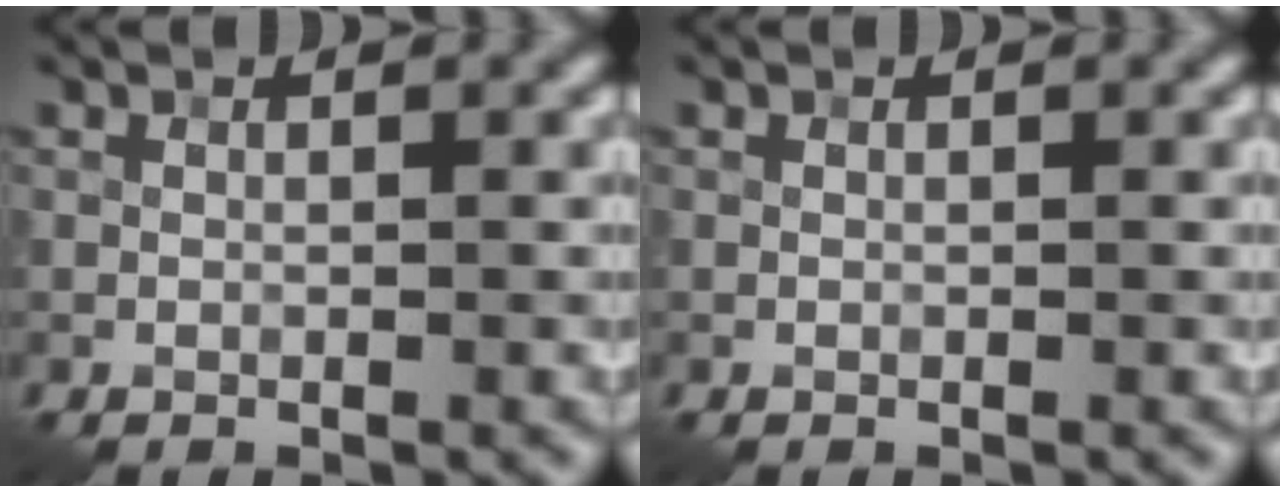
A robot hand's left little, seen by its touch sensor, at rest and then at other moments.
{"total": 0.0}